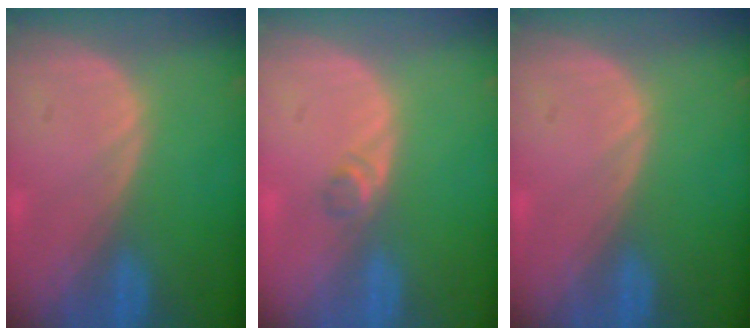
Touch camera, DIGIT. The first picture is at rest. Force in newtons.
{"total": 1.6, "press": 1.4, "slide": 0.8}
{"total": 0.0}